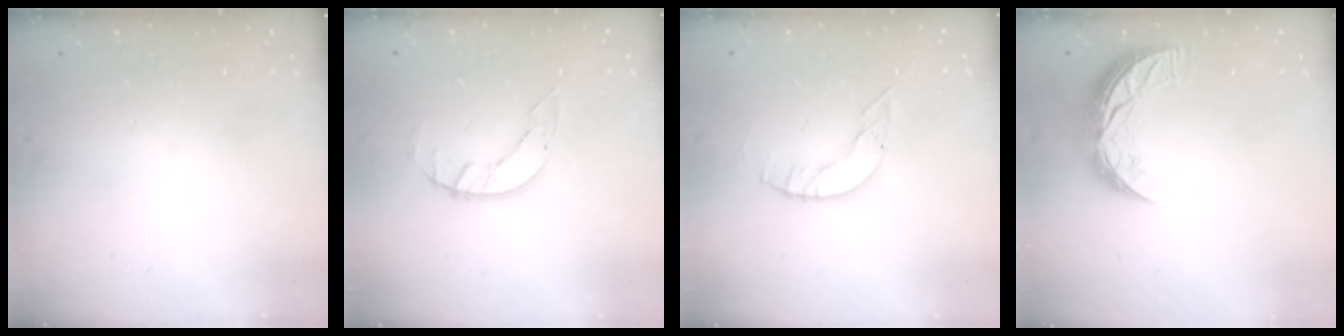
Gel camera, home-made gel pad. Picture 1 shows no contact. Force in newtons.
{"total": 2.7, "press": 2.7, "slide": 0.3}
{"total": 4.4, "press": 4.4, "slide": 0.2}
{"total": 9.0, "press": 9.0, "slide": 0.8}